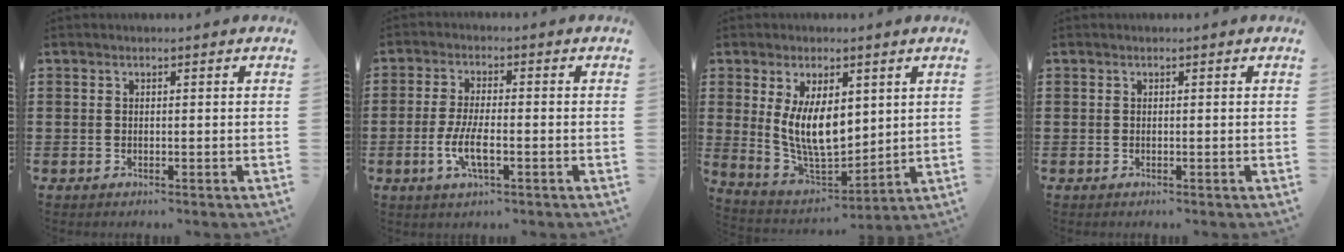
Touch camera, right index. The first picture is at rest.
{"total": 5.4, "force": [-1.7, 1.5, 4.9], "torque": [-0.101, -0.004, -0.035]}
{"total": 9.2, "force": [2.2, 4.8, 7.5], "torque": [-0.161, -0.007, 0.038]}
{"total": 0.0}